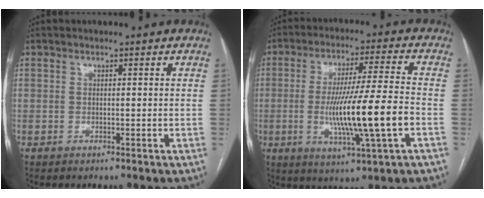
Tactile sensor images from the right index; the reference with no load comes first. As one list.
[{"total": 14.2, "force": [-3.0, -0.3, 13.8], "torque": [-0.256, -0.011, -0.053]}]